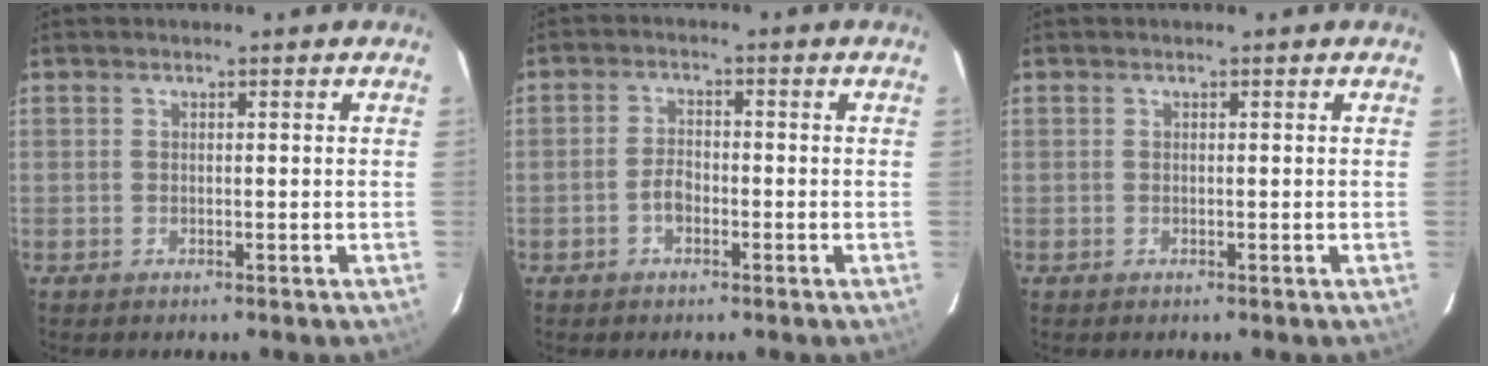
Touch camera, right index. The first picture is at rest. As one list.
[{"total": 2.9, "force": [-1.4, 1.8, 1.9], "torque": [-0.038, 0.007, -0.027]}, {"total": 0.0}]